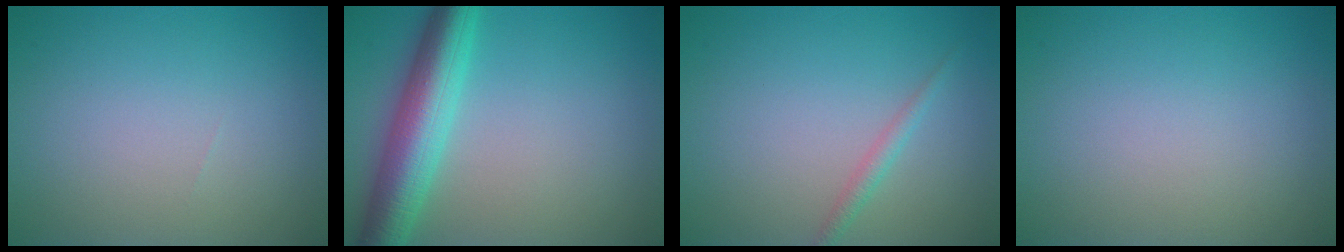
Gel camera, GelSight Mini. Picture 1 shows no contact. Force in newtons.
{"total": 6.7, "press": 6.7, "slide": 0.1}
{"total": 1.2, "press": 1.2, "slide": 0.0}
{"total": 0.0}